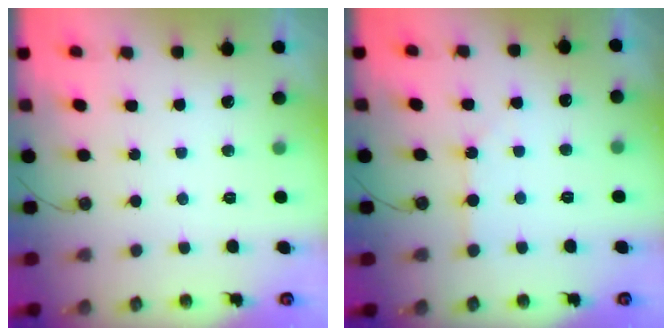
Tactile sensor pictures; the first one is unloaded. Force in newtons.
{"total": 2.2, "press": 2.1, "slide": 0.3}